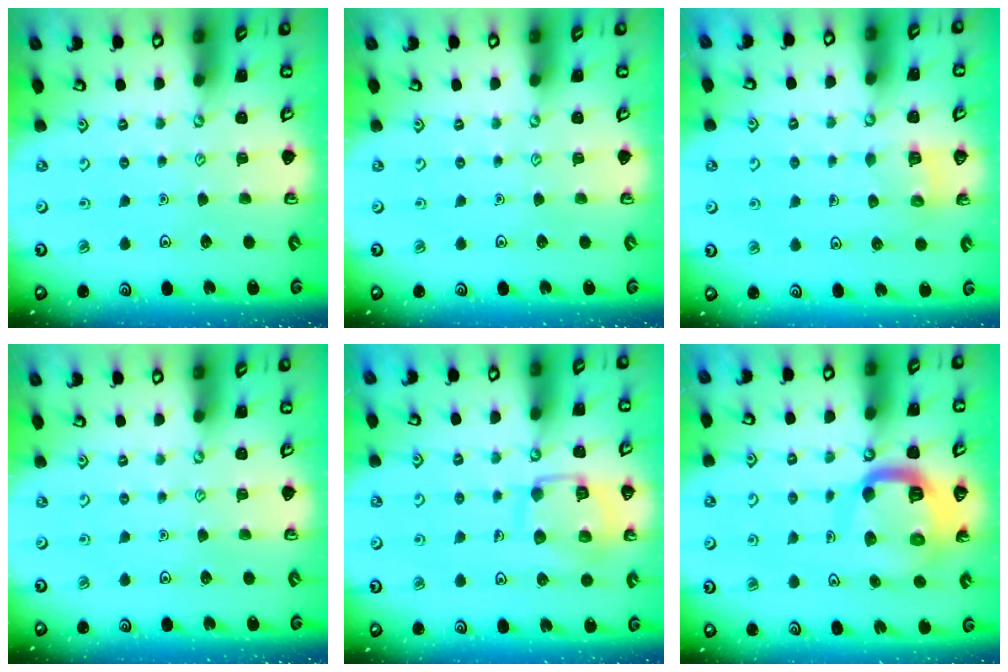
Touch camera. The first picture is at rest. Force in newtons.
{"total": 0.0}
{"total": 2.2, "press": 2.2, "slide": 0.1}
{"total": 0.0}
{"total": 13.8, "press": 13.8, "slide": 1.4}
{"total": 13.4, "press": 13.3, "slide": 1.6}